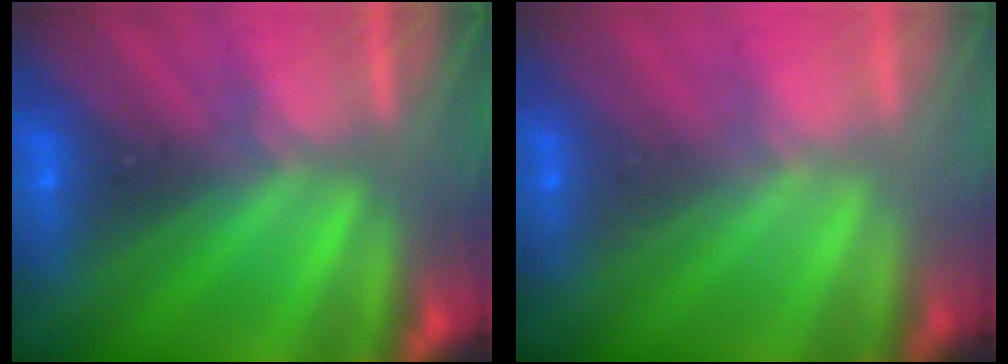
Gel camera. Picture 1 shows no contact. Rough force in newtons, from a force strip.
{"total": 2.0}